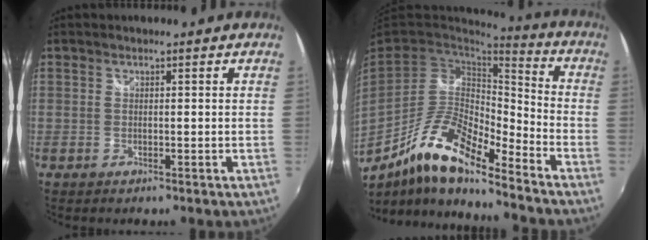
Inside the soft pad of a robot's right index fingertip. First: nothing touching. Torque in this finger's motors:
{"motor_torque": [0.54, -0.56, 0.32, 0.07]}